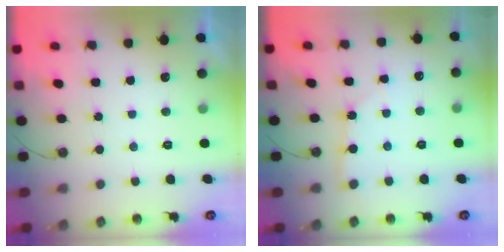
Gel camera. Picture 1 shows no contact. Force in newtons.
{"total": 2.0, "press": 2.0, "slide": 0.2}